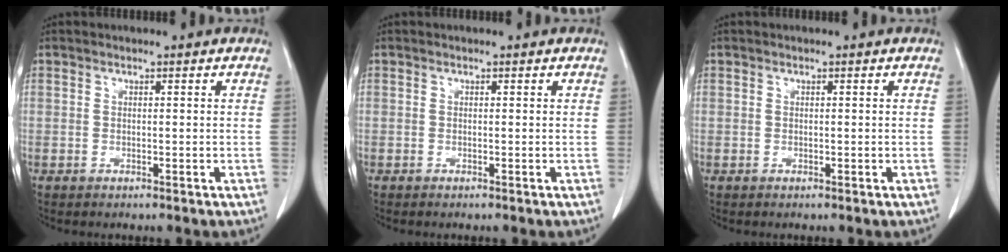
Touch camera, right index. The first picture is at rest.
{"total": 0.0}
{"total": 0.0}